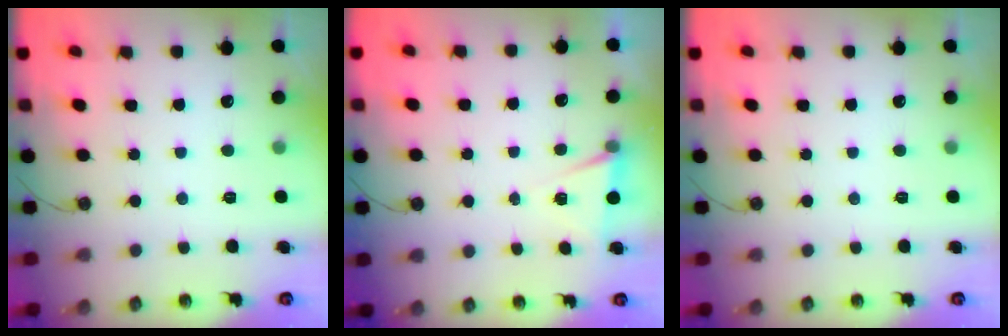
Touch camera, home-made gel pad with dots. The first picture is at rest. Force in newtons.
{"total": 5.4, "press": 3.2, "slide": 4.3}
{"total": 0.0}